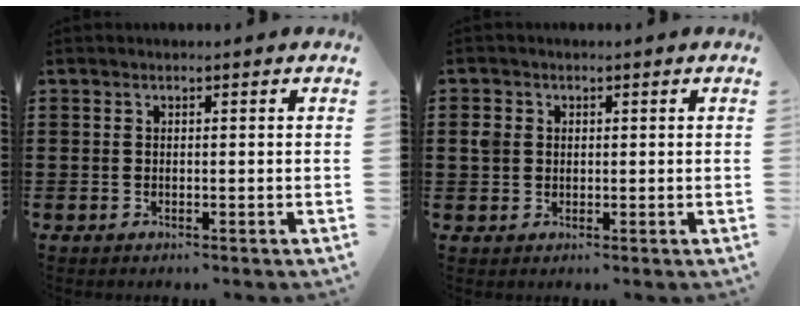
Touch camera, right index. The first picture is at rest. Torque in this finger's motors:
{"motor_torque": [0.19, -0.05, 0.06, 0.04]}